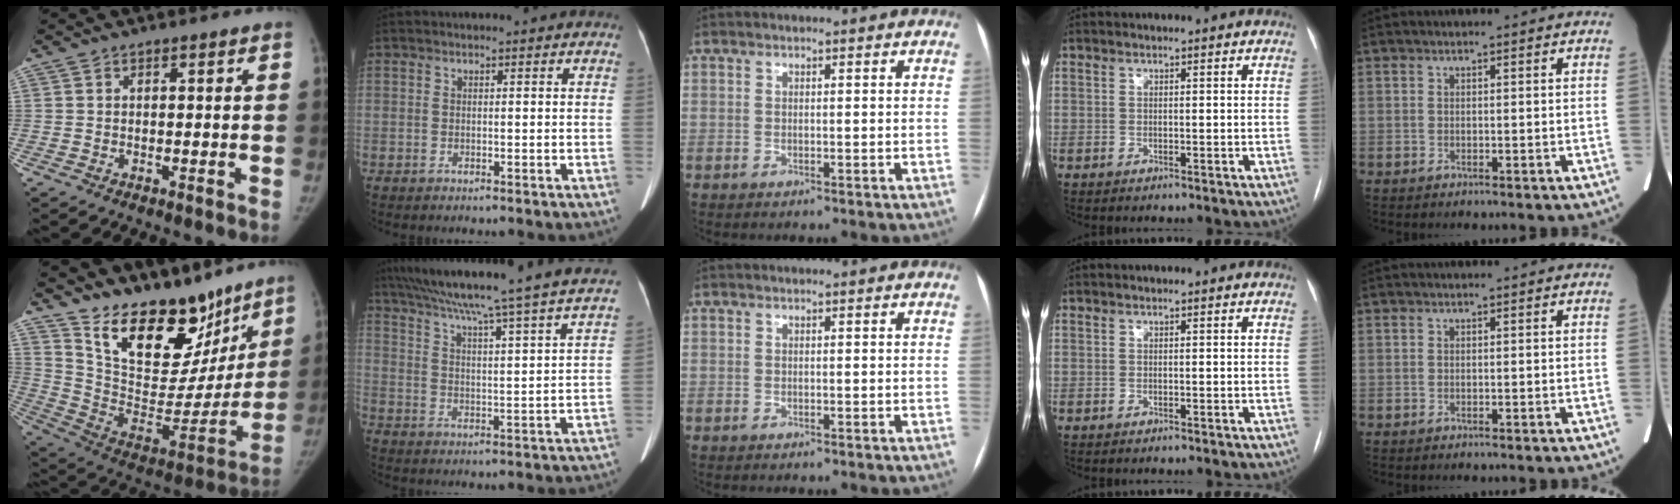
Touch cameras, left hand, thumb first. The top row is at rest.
{"thumb": {"total": 24.8, "force": [17.8, 11.9, 12.4], "torque": [-0.152, -0.094, 0.295]}, "index": {"total": 29.0, "force": [25.3, -0.9, 14.1], "torque": [-0.236, -0.035, 0.333]}}